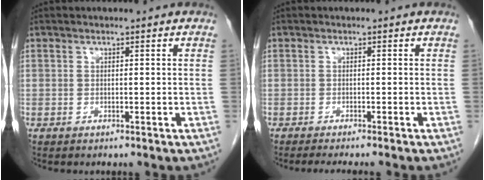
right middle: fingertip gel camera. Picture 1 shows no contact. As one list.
[{"total": 3.6, "force": [-3.1, -0.5, 1.8], "torque": [-0.020, -0.006, -0.047]}]